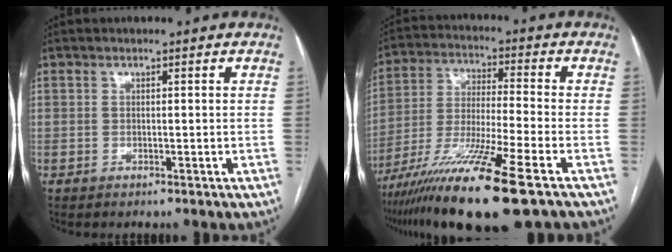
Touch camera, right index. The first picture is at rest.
{"total": 17.2, "force": [-10.6, -0.1, 13.5], "torque": [-0.258, -0.048, -0.190]}